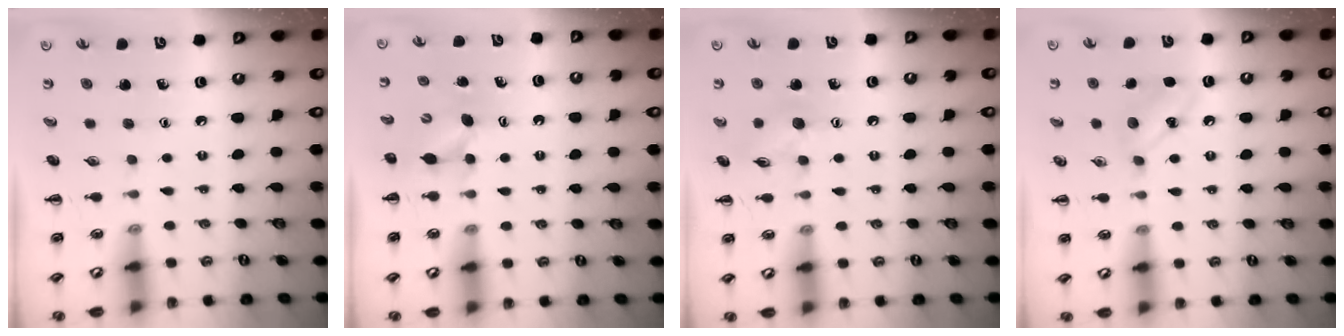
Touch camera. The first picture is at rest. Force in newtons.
{"total": 5.0, "press": 4.9, "slide": 1.0}
{"total": 7.7, "press": 7.7, "slide": 0.9}
{"total": 5.6, "press": 5.4, "slide": 1.6}